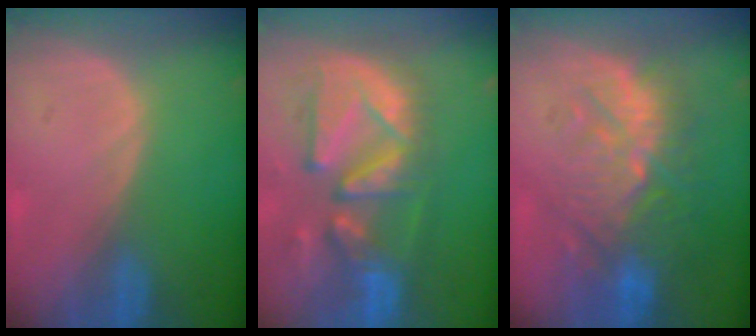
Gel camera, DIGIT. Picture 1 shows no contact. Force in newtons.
{"total": 13.1, "press": 11.3, "slide": 6.6}
{"total": 10.5, "press": 10.0, "slide": 3.5}